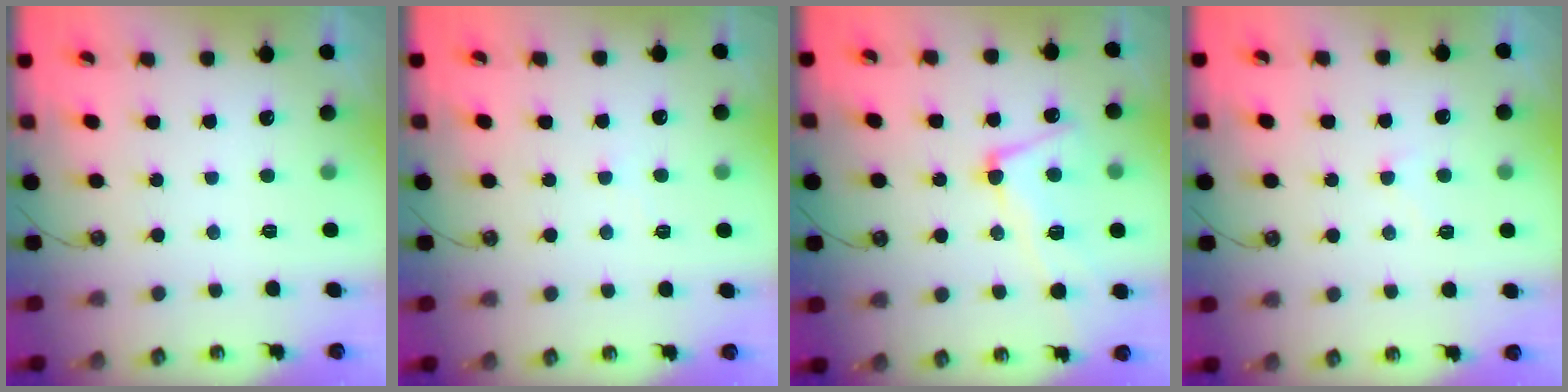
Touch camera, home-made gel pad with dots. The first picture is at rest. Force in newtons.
{"total": 0.5, "press": 0.5, "slide": 0.2}
{"total": 6.1, "press": 5.9, "slide": 1.4}
{"total": 1.6, "press": 1.5, "slide": 0.5}